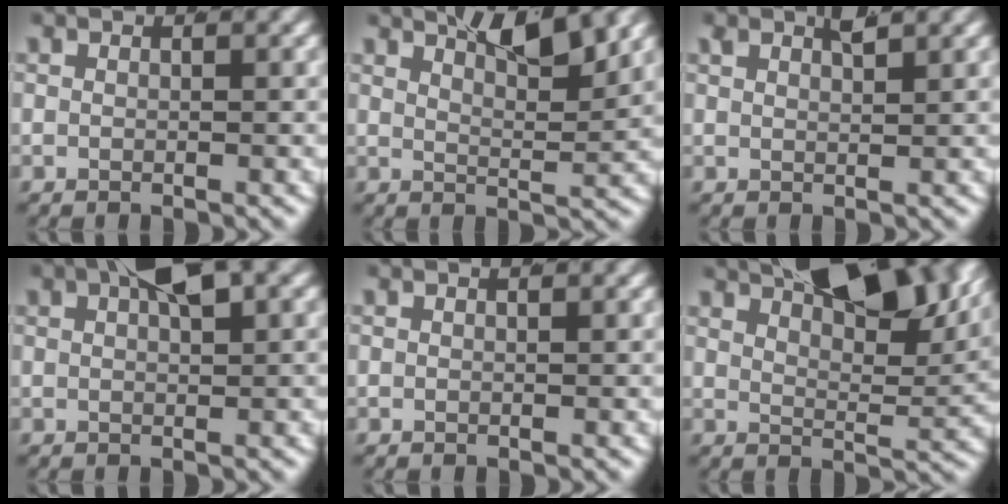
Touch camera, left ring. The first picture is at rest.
{"total": 6.2, "force": [4.7, 1.3, 3.9], "torque": [-0.054, -0.002, 0.079]}
{"total": 1.6, "force": [1.3, -0.5, 0.7], "torque": [-0.007, -0.002, 0.029]}
{"total": 4.1, "force": [2.2, 1.1, 3.3], "torque": [-0.049, 0.003, 0.037]}
{"total": 0.0}
{"total": 12.6, "force": [8.3, 4.5, 8.3], "torque": [-0.102, 0.020, 0.117]}